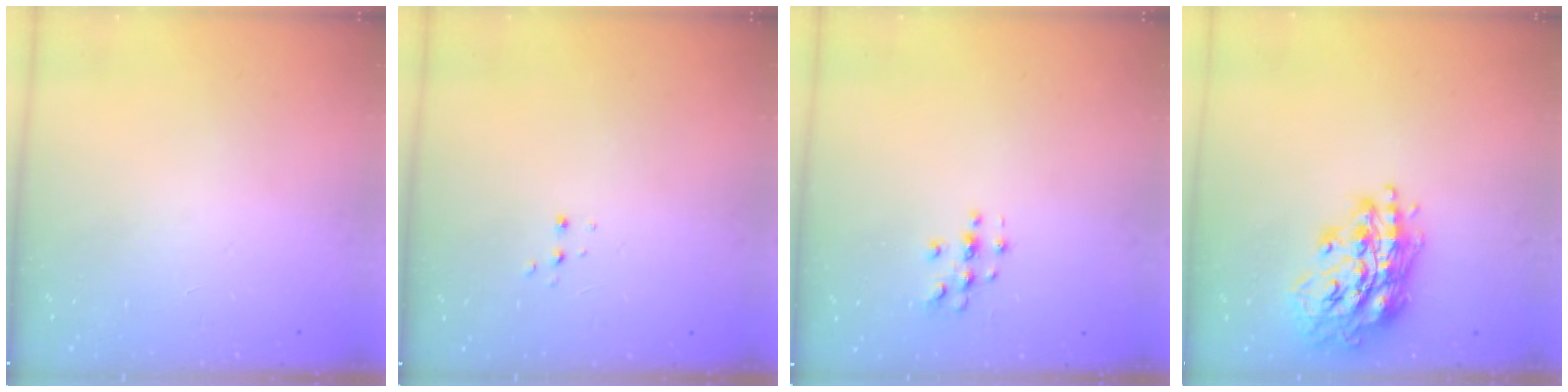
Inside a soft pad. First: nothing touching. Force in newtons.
{"total": 2.7, "press": 2.7, "slide": 0.5}
{"total": 3.4, "press": 3.4, "slide": 0.4}
{"total": 17.4, "press": 17.4, "slide": 1.4}